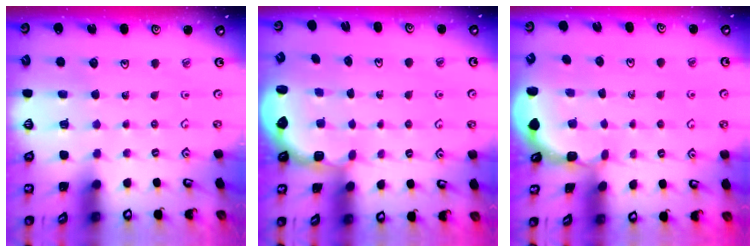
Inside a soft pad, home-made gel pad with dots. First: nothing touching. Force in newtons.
{"total": 2.8, "press": 2.1, "slide": 1.9}
{"total": 1.7, "press": 1.7, "slide": 0.1}